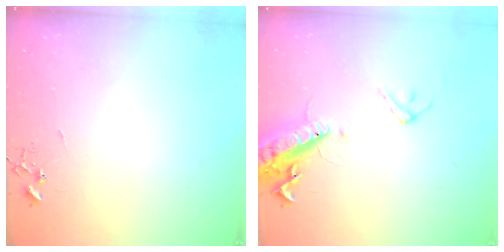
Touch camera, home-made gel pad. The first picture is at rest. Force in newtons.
{"total": 15.6, "press": 15.2, "slide": 3.5}